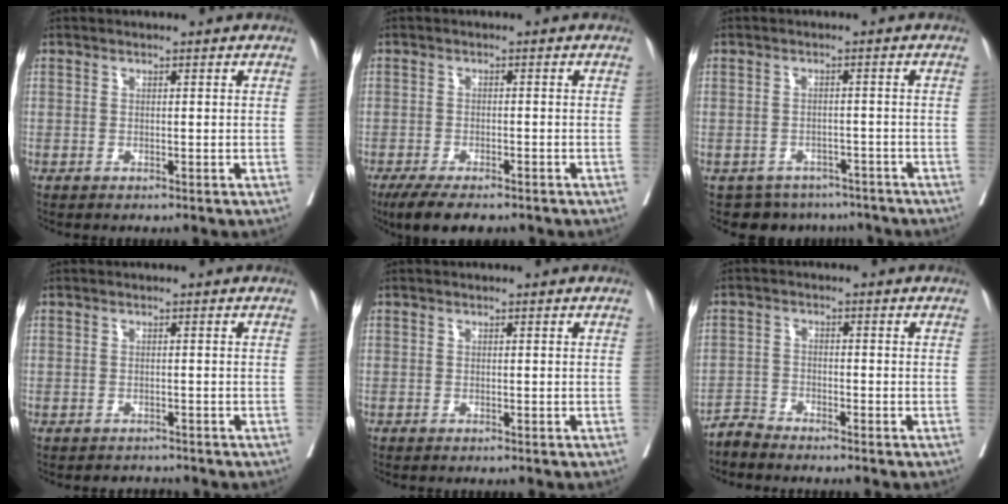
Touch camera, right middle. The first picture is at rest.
{"total": 7.6, "force": [-5.9, 1.9, 4.3], "torque": [-0.063, -0.012, -0.092]}
{"total": 6.8, "force": [-5.7, 3.7, 0.1], "torque": [0.006, 0.014, -0.068]}
{"total": 1.7, "force": [-1.6, 0.5, -0.5], "torque": [0.005, -0.004, -0.027]}
{"total": 0.0}
{"total": 2.5, "force": [-2.5, -0.1, -0.5], "torque": [0.017, -0.010, -0.054]}